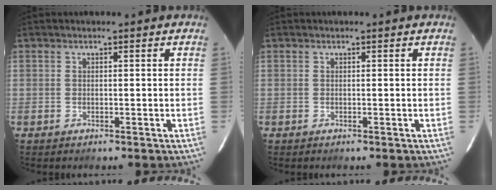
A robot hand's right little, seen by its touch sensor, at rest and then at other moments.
{"total": 0.0}